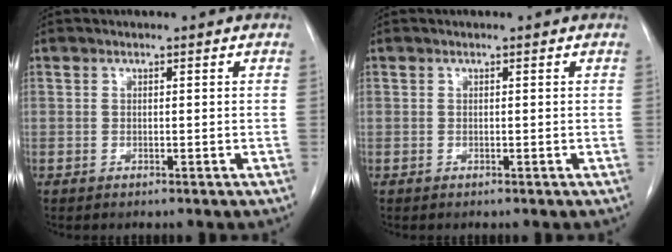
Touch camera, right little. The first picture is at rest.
{"total": 0.0}